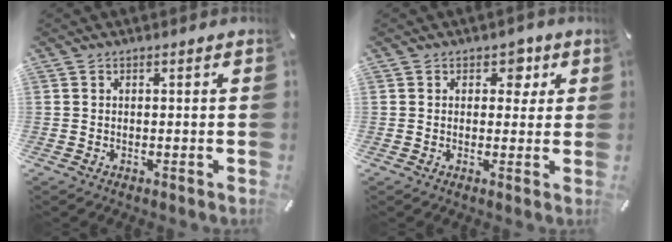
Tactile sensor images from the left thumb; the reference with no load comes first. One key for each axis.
{"total": 4.4, "fx": 1.7, "fy": 3.3, "fz": 2.4, "tx": -0.006, "ty": -0.009, "tz": 0.019}